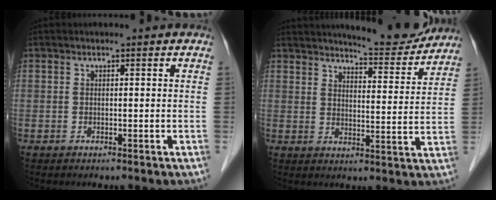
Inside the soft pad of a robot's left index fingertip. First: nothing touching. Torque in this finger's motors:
{"motor_torque": [0.19, -0.30, 0.52, 0.11]}